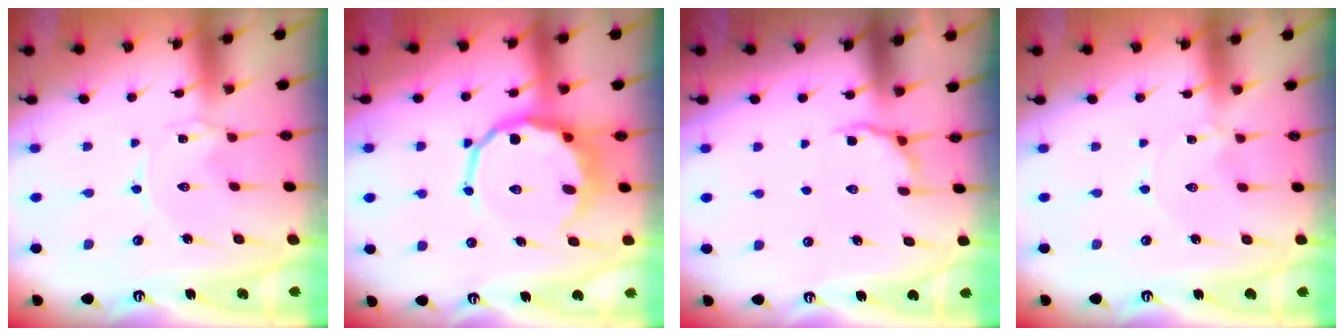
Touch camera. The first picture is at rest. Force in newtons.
{"total": 11.8, "press": 11.3, "slide": 3.4}
{"total": 6.2, "press": 5.7, "slide": 2.5}
{"total": 0.0}